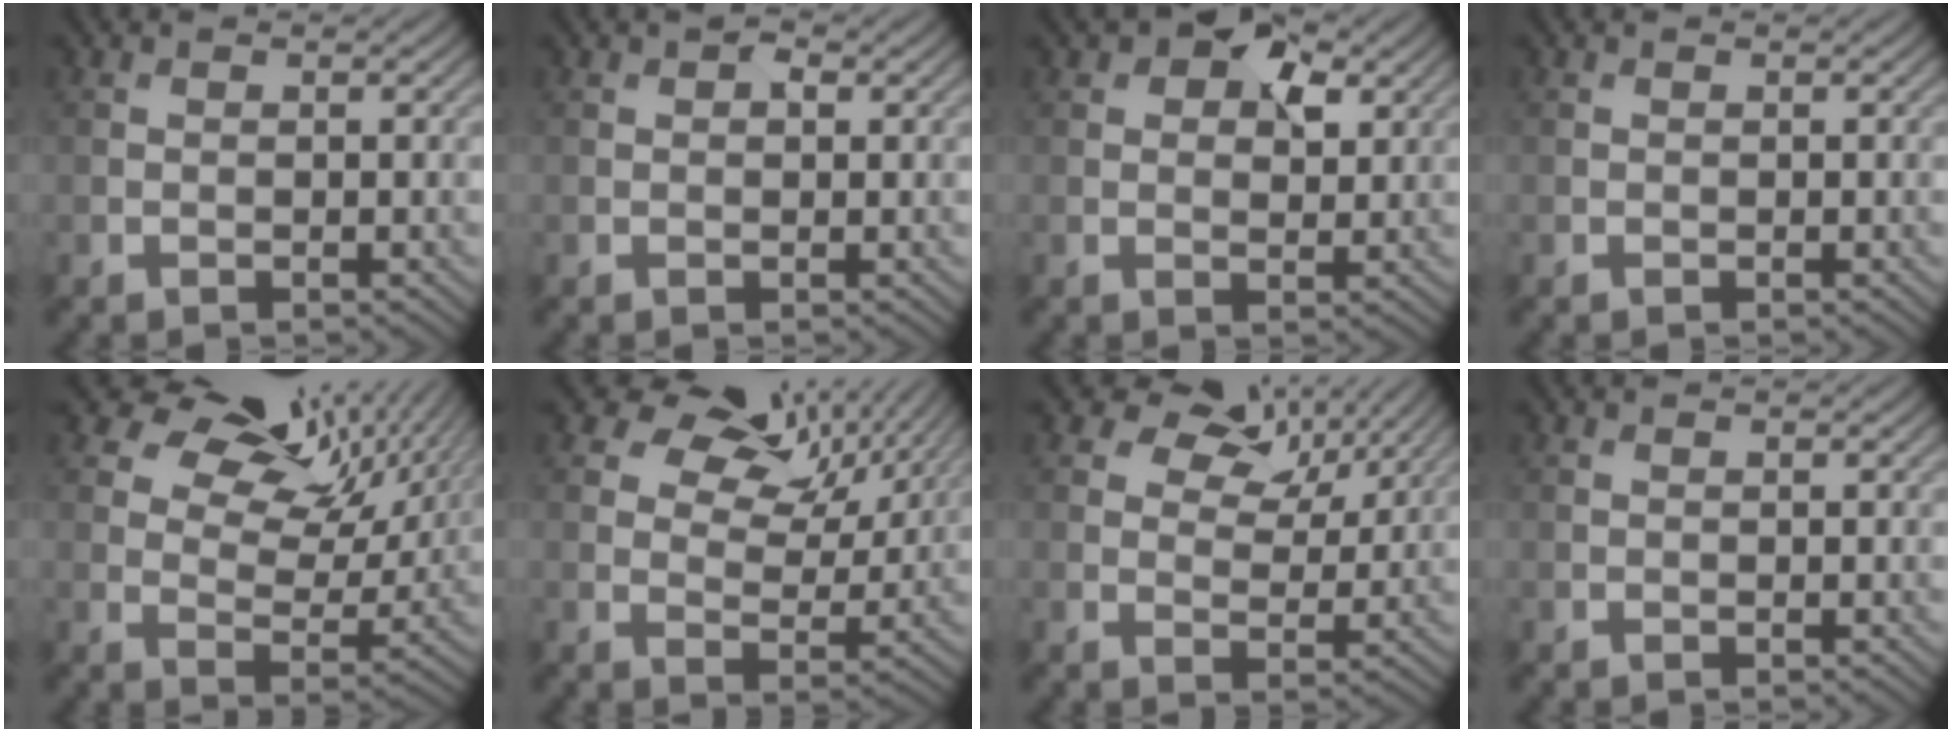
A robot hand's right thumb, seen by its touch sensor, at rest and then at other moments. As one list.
[{"total": 1.3, "force": [0.6, 0.7, 0.9], "torque": [-0.012, 0.001, 0.008]}, {"total": 6.3, "force": [3.0, 3.6, 4.2], "torque": [-0.056, 0.005, 0.044]}, {"total": 0.0}, {"total": 13.0, "force": [7.5, 7.5, 7.6], "torque": [-0.126, 0.014, 0.106]}, {"total": 10.6, "force": [6.3, 6.2, 5.8], "torque": [-0.097, 0.005, 0.086]}, {"total": 8.3, "force": [5.0, 4.9, 4.5], "torque": [-0.074, 0.003, 0.075]}, {"total": 0.0}]